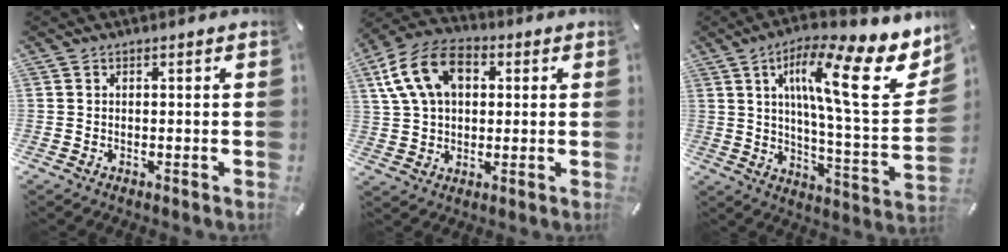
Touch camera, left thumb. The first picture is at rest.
{"total": 14.4, "force": [4.1, 10.3, 9.1], "torque": [-0.185, 0.014, 0.078]}
{"total": 20.1, "force": [9.4, 5.3, 17.0], "torque": [-0.266, -0.049, 0.137]}